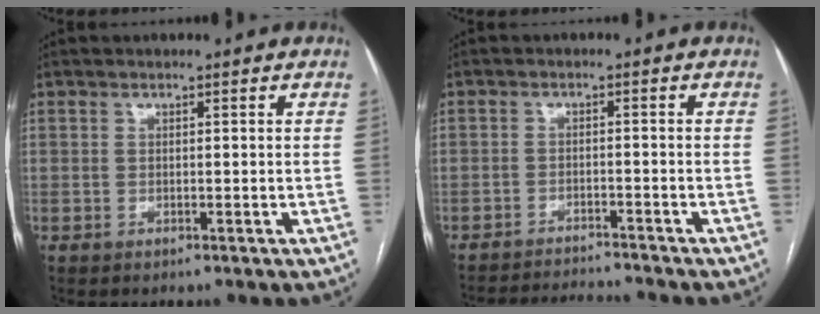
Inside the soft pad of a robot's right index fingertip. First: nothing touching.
{"total": 6.9, "force": [-6.9, -0.1, 0.9], "torque": [-0.008, -0.003, -0.112]}